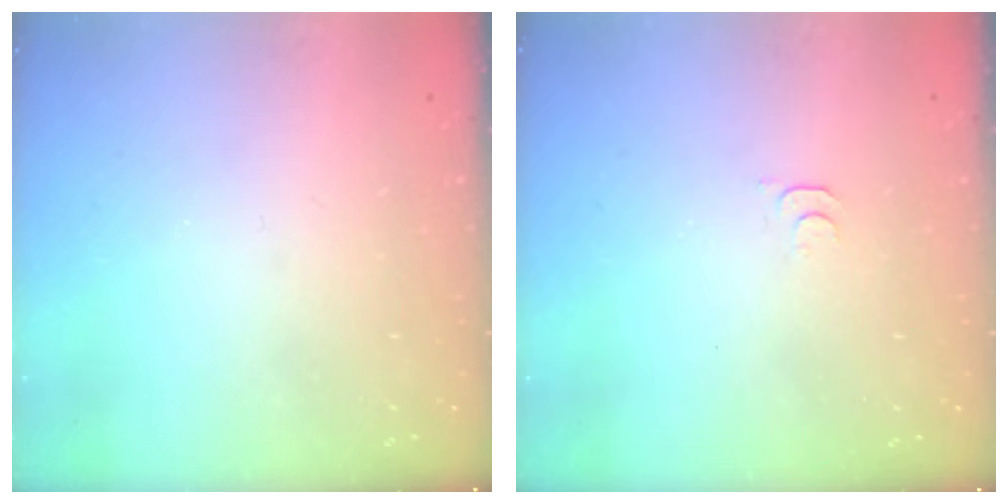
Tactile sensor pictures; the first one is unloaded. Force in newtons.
{"total": 4.9, "press": 4.9, "slide": 0.5}